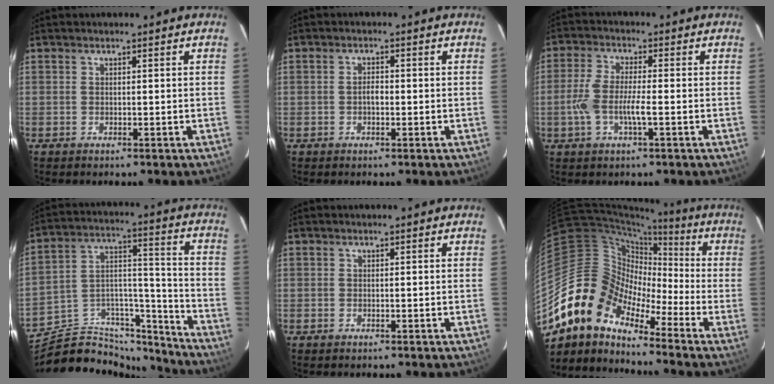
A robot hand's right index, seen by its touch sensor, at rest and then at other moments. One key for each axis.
{"total": 1.7, "fx": -0.4, "fy": 0.9, "fz": 1.3, "tx": -0.025, "ty": 0.006, "tz": -0.009}
{"total": 6.6, "fx": -1.8, "fy": 1.3, "fz": 6.2, "tx": -0.134, "ty": -0.001, "tz": -0.036}
{"total": 19.6, "fx": -16.2, "fy": 8.7, "fz": 6.5, "tx": -0.118, "ty": 0.064, "tz": -0.246}
{"total": 0.0}
{"total": 14.2, "fx": -10.4, "fy": 7.2, "fz": 6.4, "tx": -0.105, "ty": 0.014, "tz": -0.221}